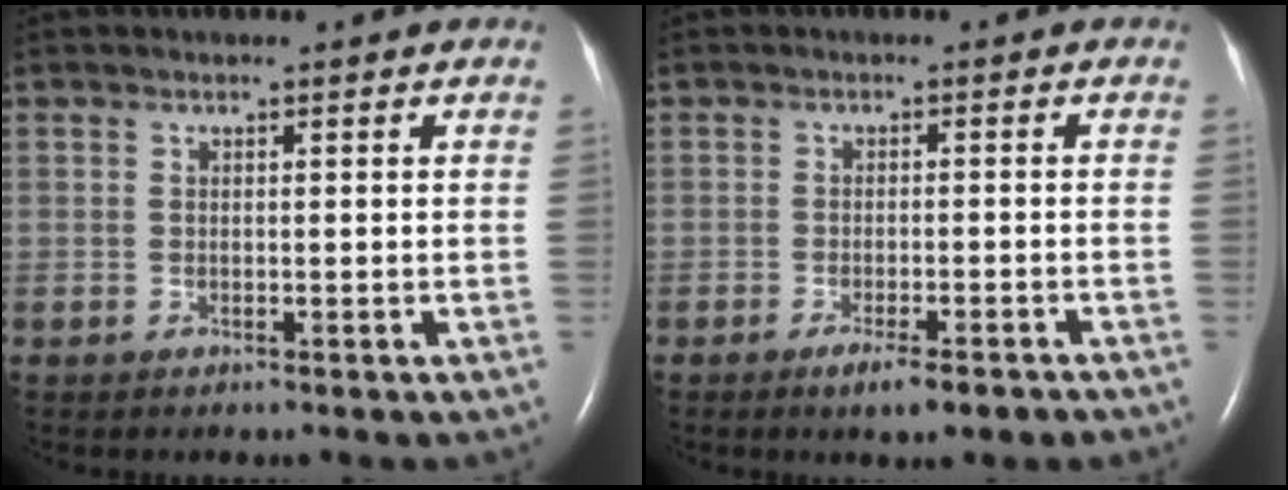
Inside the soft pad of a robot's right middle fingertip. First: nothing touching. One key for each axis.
{"total": 5.2, "fx": -3.7, "fy": 0.9, "fz": 3.6, "tx": -0.046, "ty": -0.008, "tz": -0.046}